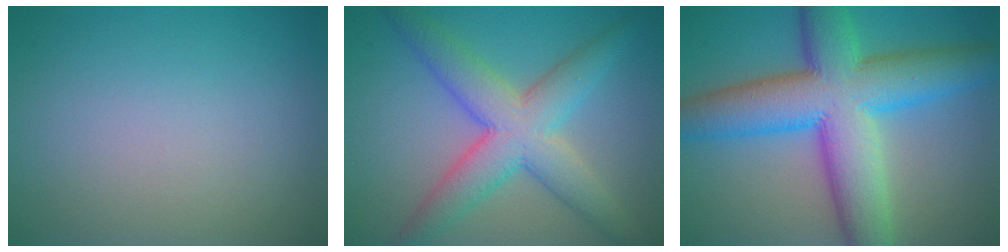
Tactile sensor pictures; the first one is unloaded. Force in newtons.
{"total": 7.2, "press": 7.2, "slide": 0.1}
{"total": 12.4, "press": 12.4, "slide": 0.0}